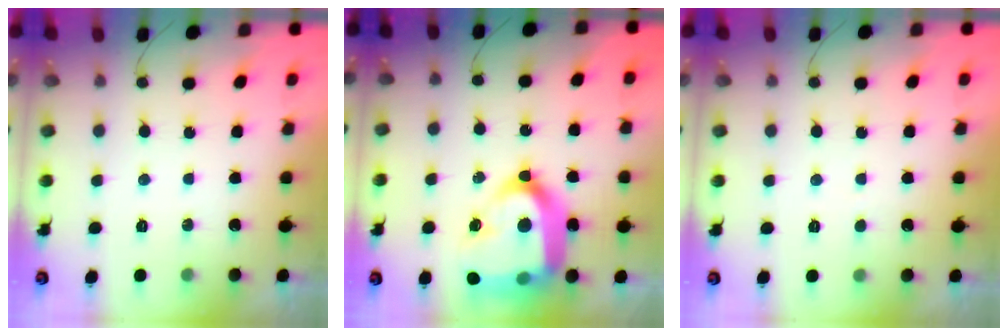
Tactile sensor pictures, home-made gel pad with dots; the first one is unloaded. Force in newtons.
{"total": 27.7, "press": 27.6, "slide": 2.6}
{"total": 0.5, "press": 0.5, "slide": 0.1}